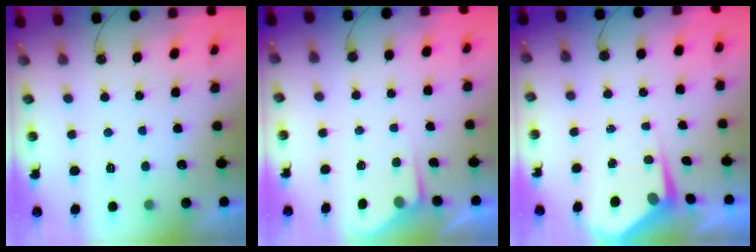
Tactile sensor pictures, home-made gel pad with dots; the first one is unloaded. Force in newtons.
{"total": 2.8, "press": 2.8, "slide": 0.4}
{"total": 4.2, "press": 4.2, "slide": 0.5}